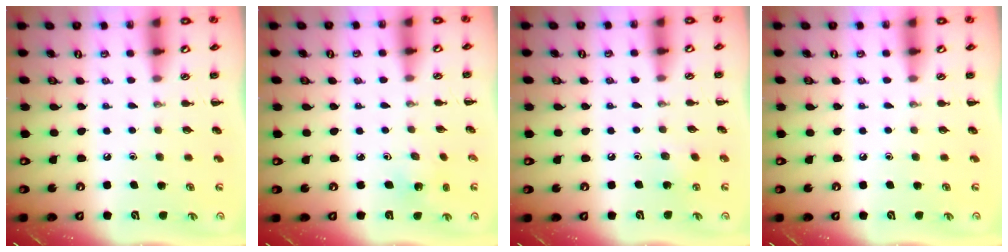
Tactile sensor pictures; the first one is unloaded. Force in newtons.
{"total": 2.1, "press": 1.9, "slide": 0.7}
{"total": 5.0, "press": 4.8, "slide": 1.5}
{"total": 0.0}